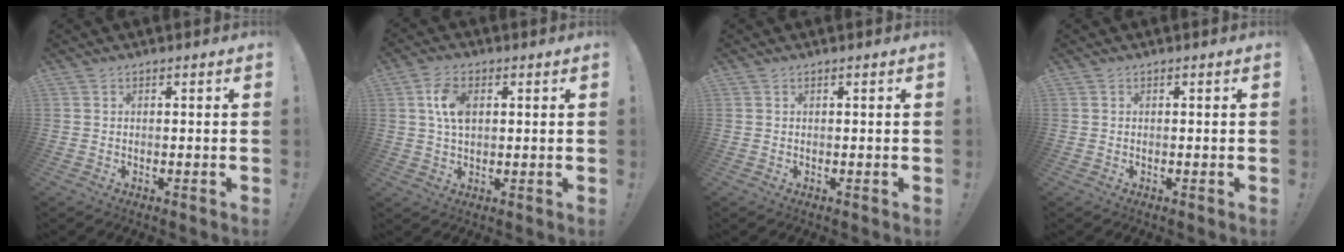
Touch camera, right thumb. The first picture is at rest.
{"total": 7.8, "force": [2.0, 4.7, 5.9], "torque": [-0.110, 0.005, 0.036]}
{"total": 0.0}
{"total": 0.0}